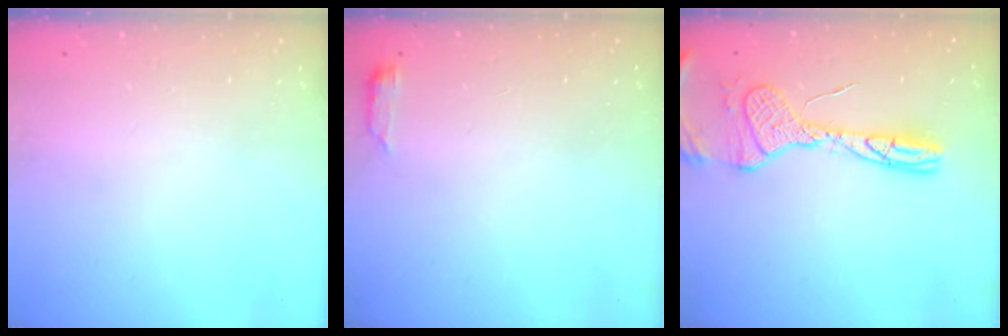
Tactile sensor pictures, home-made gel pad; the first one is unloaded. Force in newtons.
{"total": 2.6, "press": 2.6, "slide": 0.5}
{"total": 14.2, "press": 14.2, "slide": 1.3}